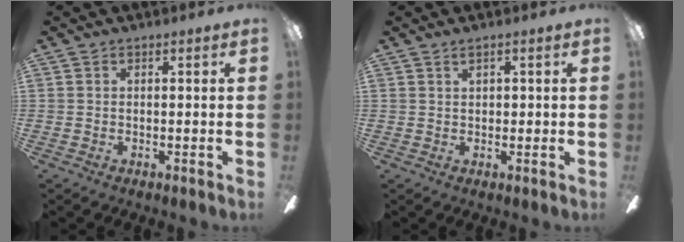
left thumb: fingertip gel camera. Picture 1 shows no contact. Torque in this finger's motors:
{"motor_torque": [0.08, -0.11, -0.15, 0.07, -0.04]}